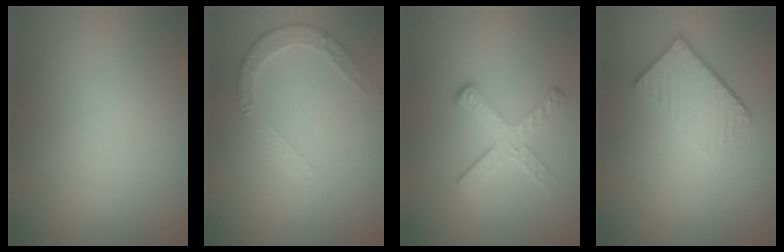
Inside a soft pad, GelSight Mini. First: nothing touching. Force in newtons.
{"total": 2.6, "press": 2.5, "slide": 0.8}
{"total": 3.2, "press": 2.6, "slide": 1.8}
{"total": 4.2, "press": 3.0, "slide": 3.0}